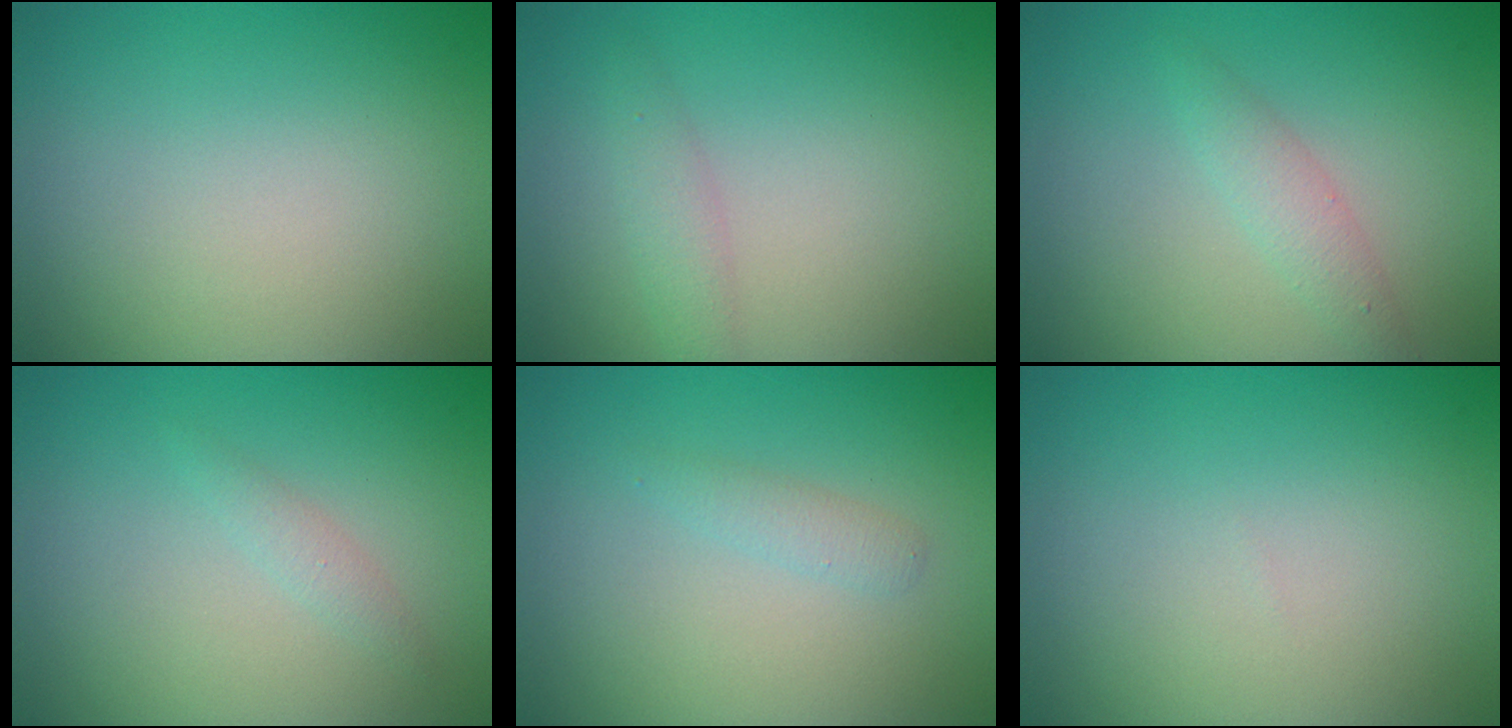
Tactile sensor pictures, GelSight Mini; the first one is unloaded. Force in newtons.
{"total": 1.6, "press": 1.6, "slide": 0.1}
{"total": 1.8, "press": 1.8, "slide": 0.0}
{"total": 0.9, "press": 0.9, "slide": 0.0}
{"total": 1.1, "press": 1.1, "slide": 0.1}
{"total": 0.0}